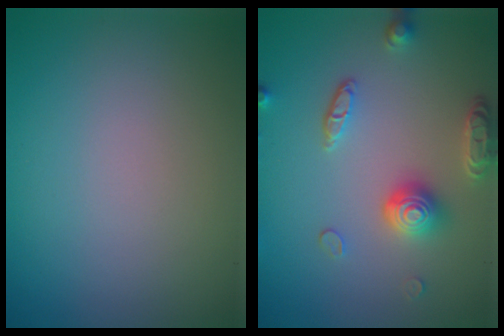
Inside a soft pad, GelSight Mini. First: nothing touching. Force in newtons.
{"total": 4.4, "press": 3.6, "slide": 2.5}